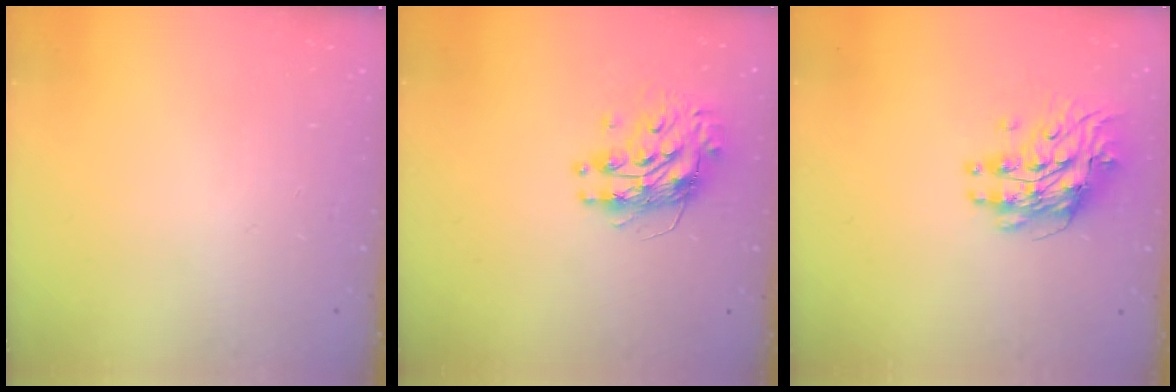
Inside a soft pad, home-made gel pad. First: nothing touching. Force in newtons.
{"total": 9.1, "press": 9.1, "slide": 0.8}
{"total": 9.8, "press": 9.7, "slide": 0.8}